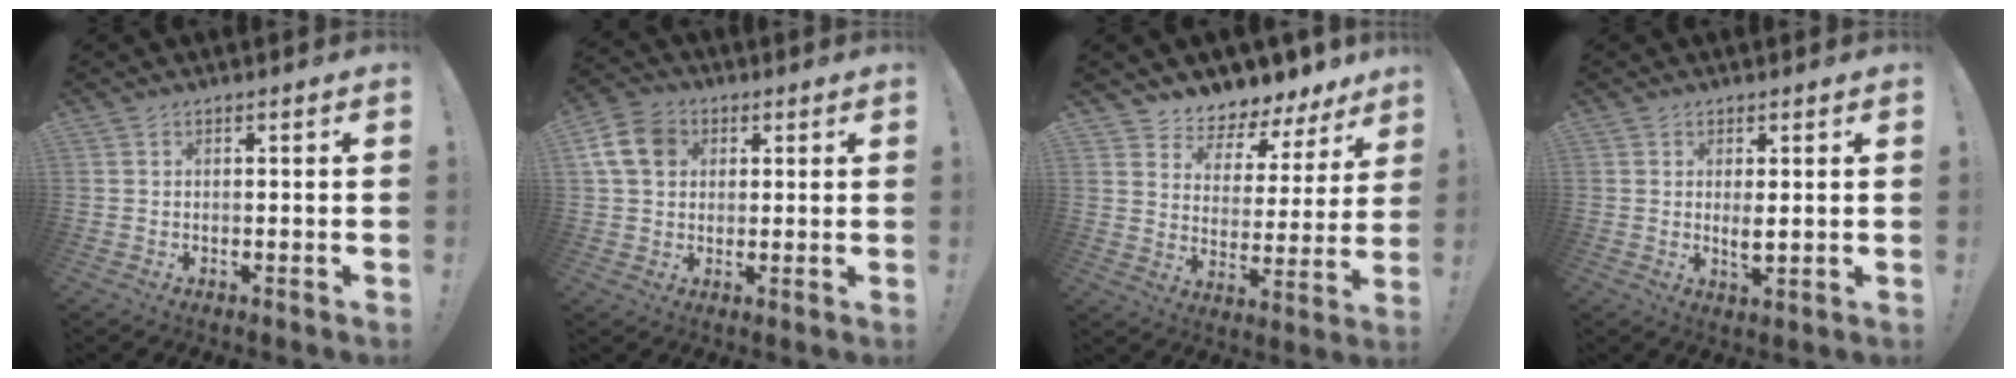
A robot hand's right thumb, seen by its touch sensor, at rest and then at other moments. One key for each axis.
{"total": 11.1, "fx": 3.3, "fy": 8.7, "fz": 6.0, "tx": -0.116, "ty": 0.001, "tz": 0.069}
{"total": 6.0, "fx": 5.1, "fy": 3.0, "fz": 0.9, "tx": -0.014, "ty": -0.062, "tz": 0.091}
{"total": 3.1, "fx": 0.7, "fy": 0.9, "fz": 2.9, "tx": -0.031, "ty": -0.013, "tz": 0.008}